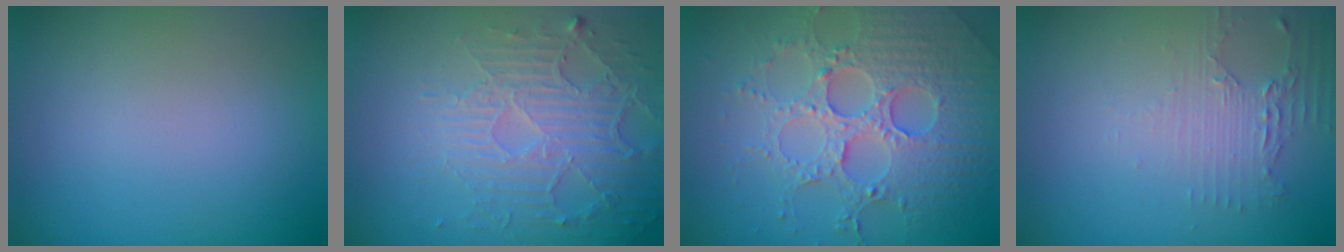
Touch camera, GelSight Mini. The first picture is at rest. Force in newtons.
{"total": 5.5, "press": 3.5, "slide": 4.3}
{"total": 5.6, "press": 4.8, "slide": 2.9}
{"total": 2.2, "press": 1.8, "slide": 1.2}